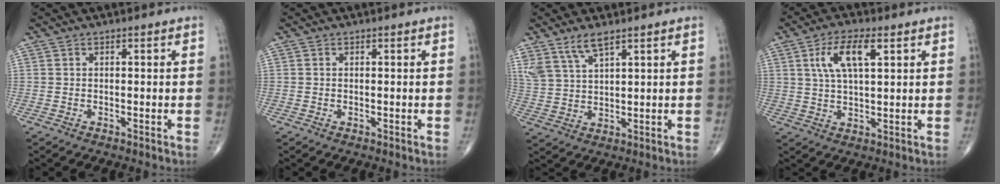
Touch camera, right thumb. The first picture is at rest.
{"total": 0.0}
{"total": 6.1, "force": [4.5, 1.8, 3.8], "torque": [-0.079, -0.014, 0.095]}
{"total": 8.6, "force": [3.2, 3.3, 7.3], "torque": [-0.138, -0.001, 0.062]}